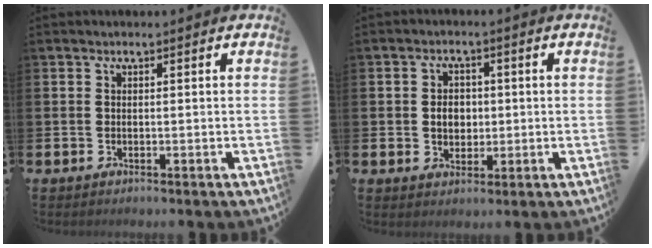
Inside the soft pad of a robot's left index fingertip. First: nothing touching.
{"total": 3.3, "force": [0.2, 2.7, 1.9], "torque": [-0.023, 0.003, -0.006]}